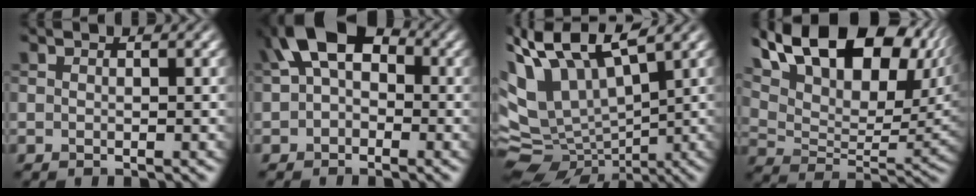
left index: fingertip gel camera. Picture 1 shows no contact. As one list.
[{"total": 6.7, "force": [1.4, 4.5, 4.7], "torque": [-0.075, 0.020, 0.005]}, {"total": 11.1, "force": [2.7, 6.1, 8.9], "torque": [-0.187, 0.006, 0.066]}, {"total": 17.3, "force": [10.0, 8.8, 11.1], "torque": [-0.195, 0.043, 0.161]}]